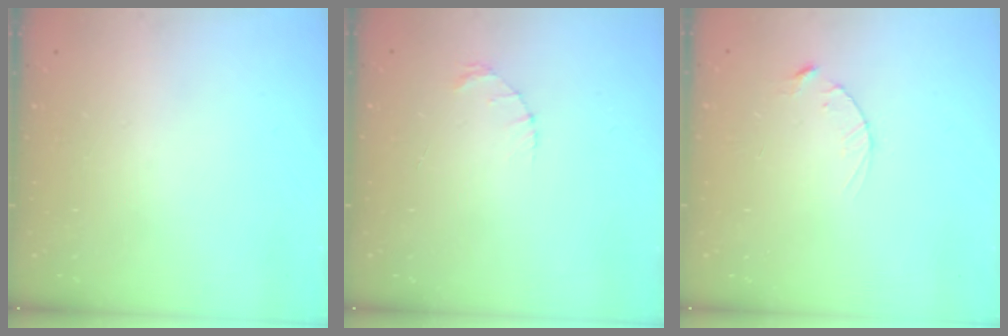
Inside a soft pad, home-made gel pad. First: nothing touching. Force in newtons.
{"total": 1.4, "press": 1.4, "slide": 0.2}
{"total": 2.5, "press": 2.5, "slide": 0.4}